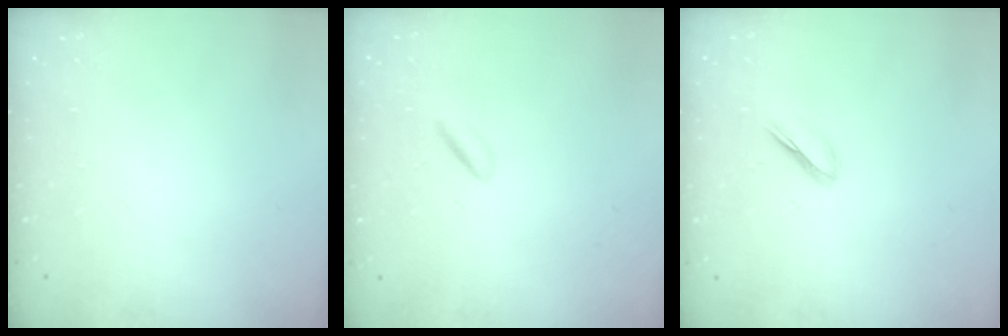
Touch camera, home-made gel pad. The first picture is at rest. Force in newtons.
{"total": 1.5, "press": 1.3, "slide": 0.6}
{"total": 4.2, "press": 4.0, "slide": 1.2}